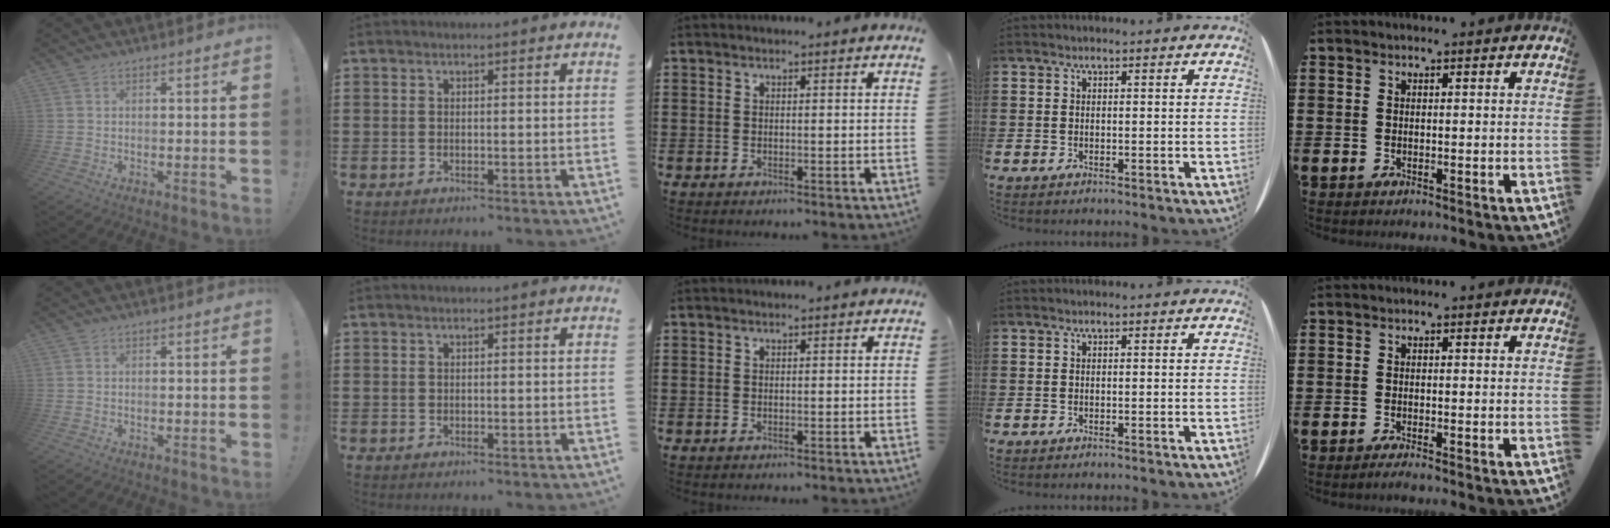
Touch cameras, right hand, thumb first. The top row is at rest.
{"little": {"total": 0.8, "force": [-0.5, 0.0, 0.6], "torque": [-0.009, -0.004, -0.010]}}